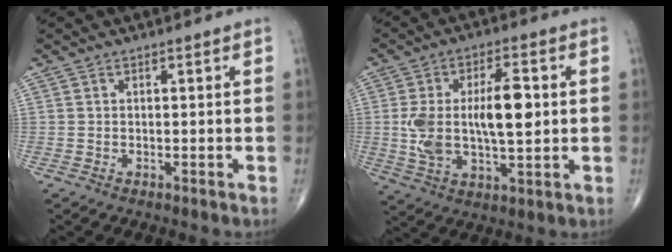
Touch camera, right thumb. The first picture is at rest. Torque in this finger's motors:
{"motor_torque": [1.18, 1.40, 0.93, 0.72, 0.25]}